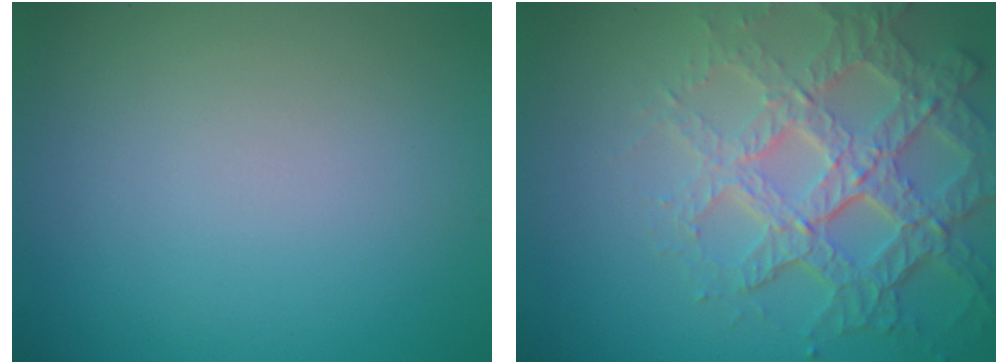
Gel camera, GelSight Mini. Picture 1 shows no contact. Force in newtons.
{"total": 7.4, "press": 5.2, "slide": 5.2}